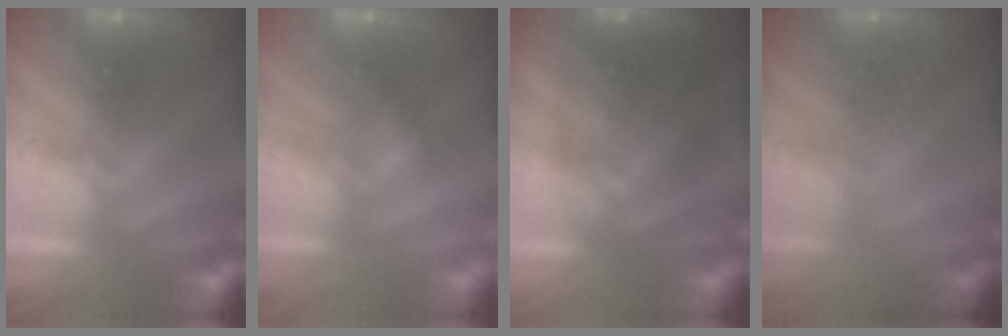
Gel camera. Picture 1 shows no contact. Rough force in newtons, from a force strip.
{"total": 2.9}
{"total": 6.9}
{"total": 2.4}